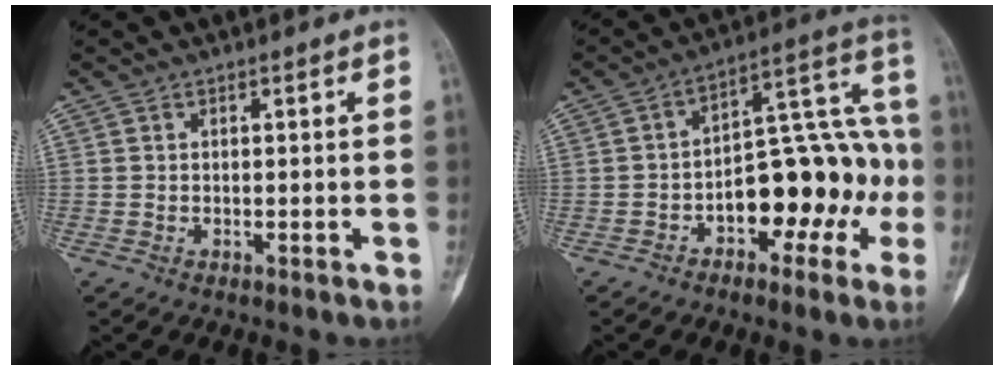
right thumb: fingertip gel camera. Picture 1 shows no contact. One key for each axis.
{"total": 16.9, "fx": -4.5, "fy": 9.4, "fz": 13.3, "tx": -0.146, "ty": 0.069, "tz": -0.063}